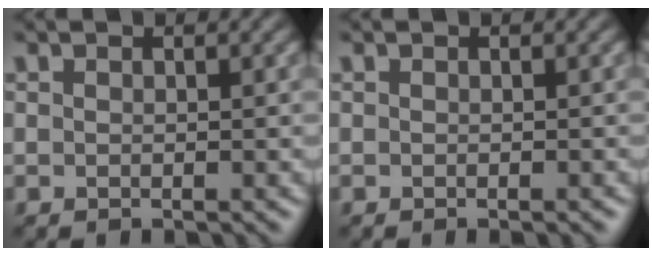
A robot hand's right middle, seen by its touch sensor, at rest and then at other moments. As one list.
[{"total": 0.7, "force": [-0.3, 0.1, 0.6], "torque": [-0.008, 0.001, -0.001]}]